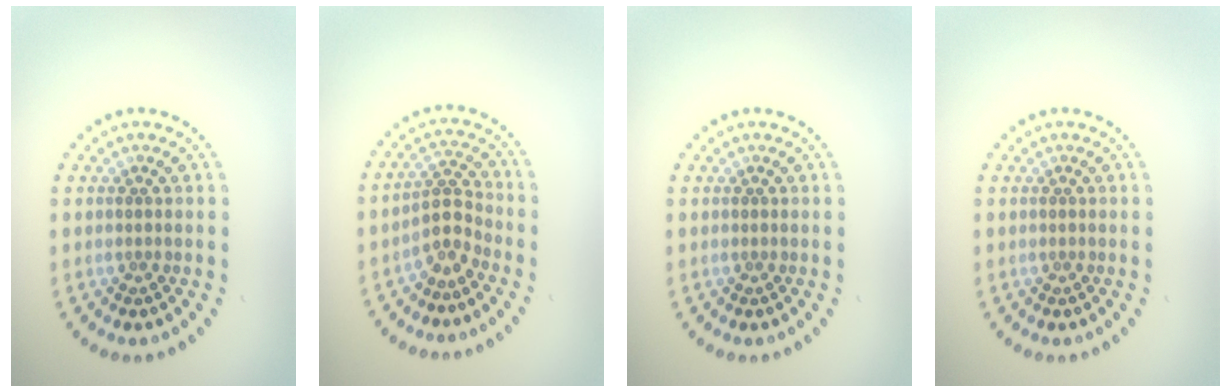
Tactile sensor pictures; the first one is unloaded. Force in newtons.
{"total": 2.3, "press": 1.8, "slide": 1.4}
{"total": 0.0}
{"total": 0.0}